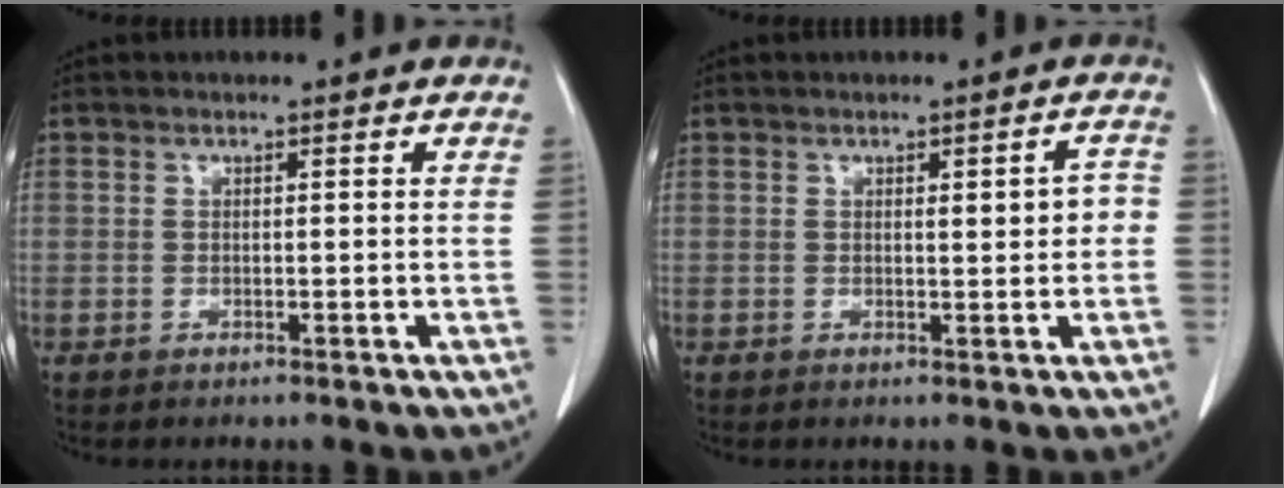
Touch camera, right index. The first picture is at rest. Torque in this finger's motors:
{"motor_torque": [0.29, 0.15, 0.04, 0.01]}